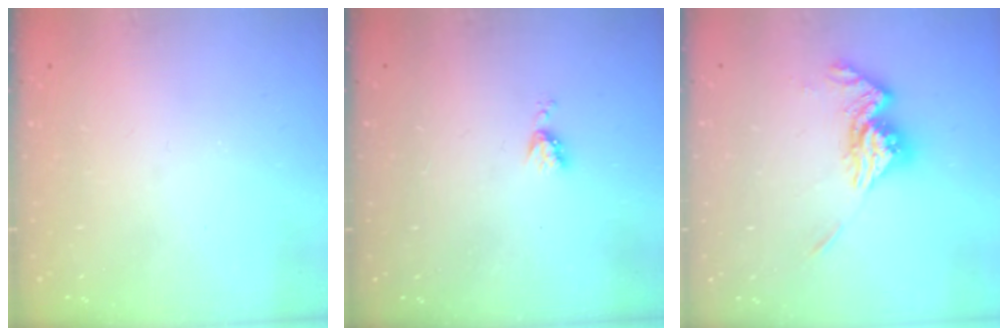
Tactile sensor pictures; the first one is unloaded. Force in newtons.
{"total": 4.3, "press": 4.3, "slide": 0.5}
{"total": 12.3, "press": 12.3, "slide": 1.3}